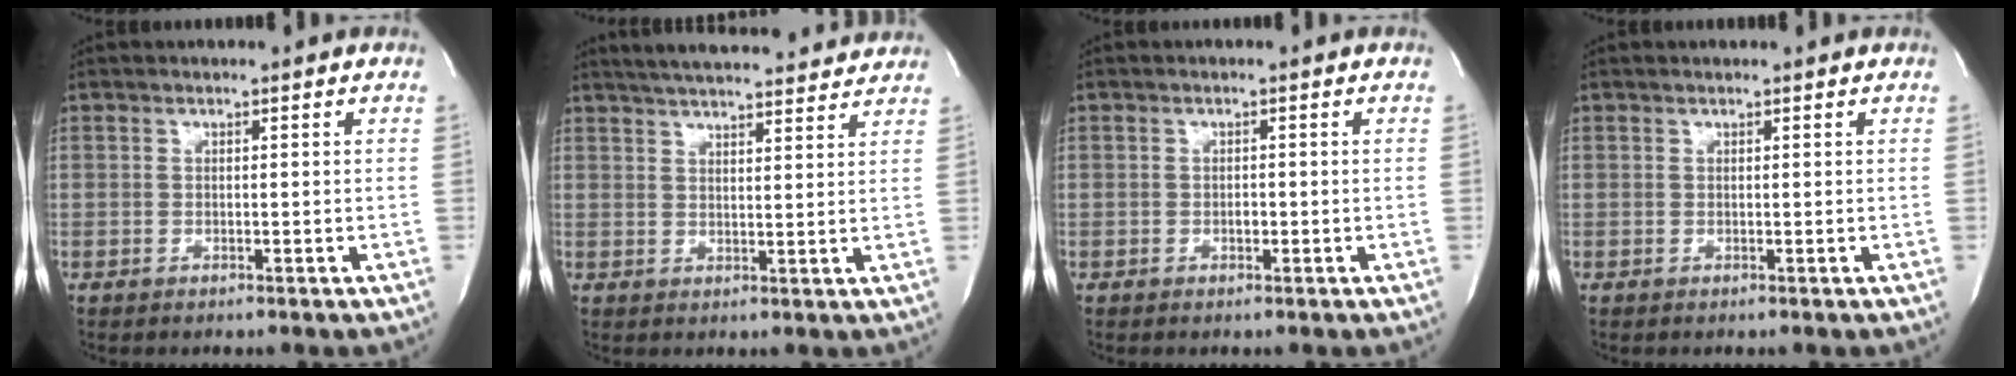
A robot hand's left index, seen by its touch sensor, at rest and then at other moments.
{"total": 17.1, "force": [15.7, 2.2, 6.4], "torque": [-0.102, 0.032, 0.214]}
{"total": 0.8, "force": [-0.3, 0.4, 0.6], "torque": [-0.012, 0.001, -0.005]}
{"total": 0.9, "force": [0.8, 0.0, 0.4], "torque": [-0.007, 0.010, 0.015]}